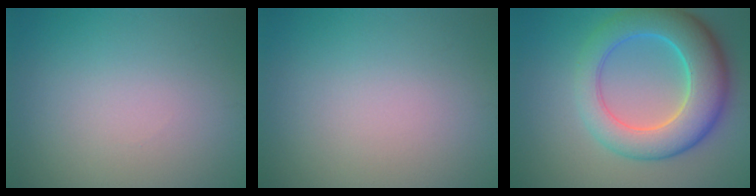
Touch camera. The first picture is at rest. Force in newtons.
{"total": 0.0}
{"total": 8.8, "press": 8.7, "slide": 0.6}